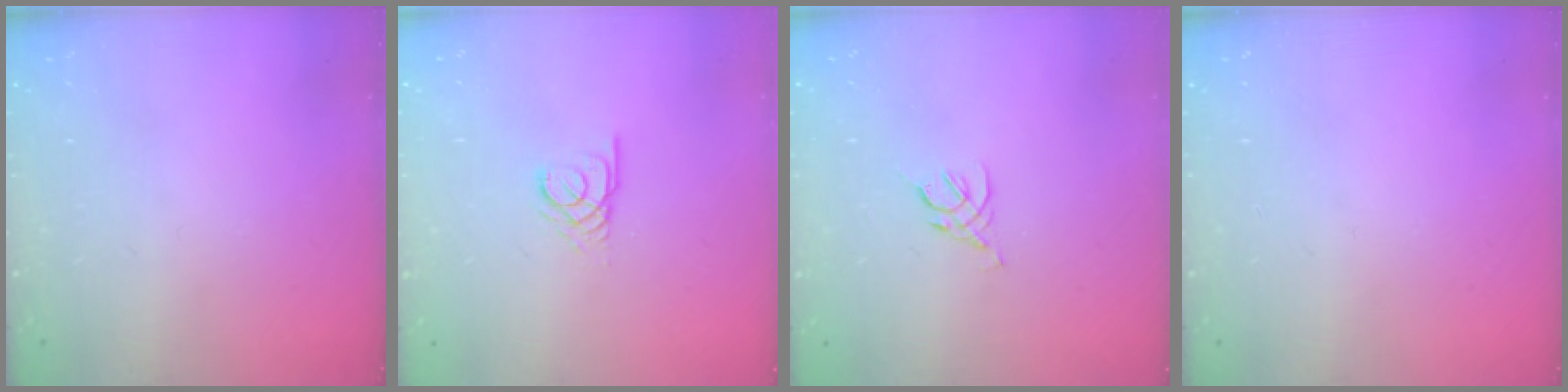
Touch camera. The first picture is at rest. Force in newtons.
{"total": 2.5, "press": 2.5, "slide": 0.2}
{"total": 2.5, "press": 2.5, "slide": 0.7}
{"total": 0.0}